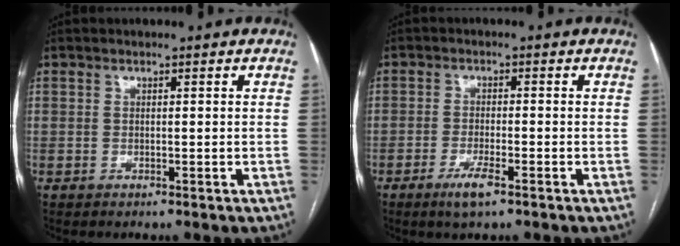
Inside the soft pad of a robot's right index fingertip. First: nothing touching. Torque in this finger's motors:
{"motor_torque": [0.14, 0.08, -0.02, 0.03]}